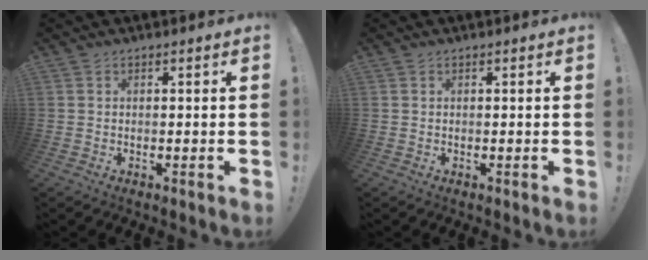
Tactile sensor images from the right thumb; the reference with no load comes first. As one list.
[{"total": 0.0}]